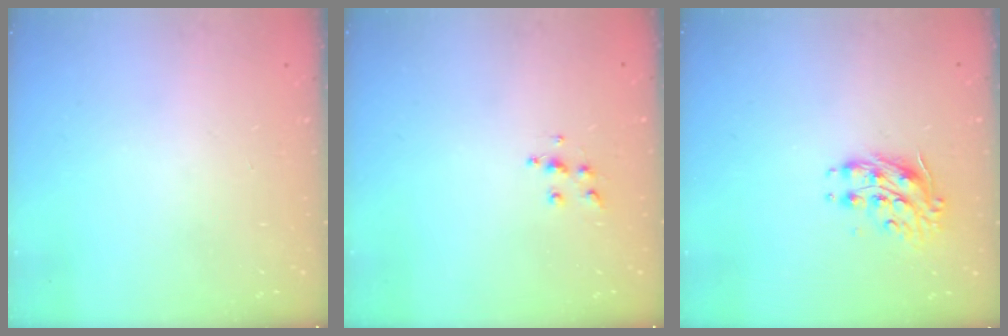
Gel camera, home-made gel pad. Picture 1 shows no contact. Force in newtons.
{"total": 5.7, "press": 5.7, "slide": 0.4}
{"total": 8.6, "press": 8.5, "slide": 0.9}